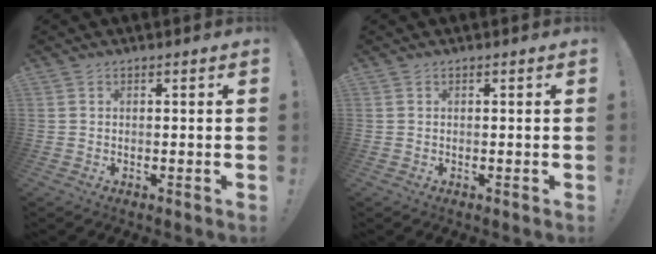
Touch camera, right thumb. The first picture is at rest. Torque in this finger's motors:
{"motor_torque": [0.00, 0.00, 0.00, 0.00, 0.00]}